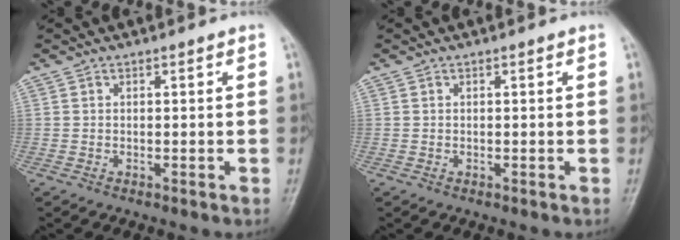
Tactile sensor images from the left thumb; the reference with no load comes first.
{"total": 0.0}